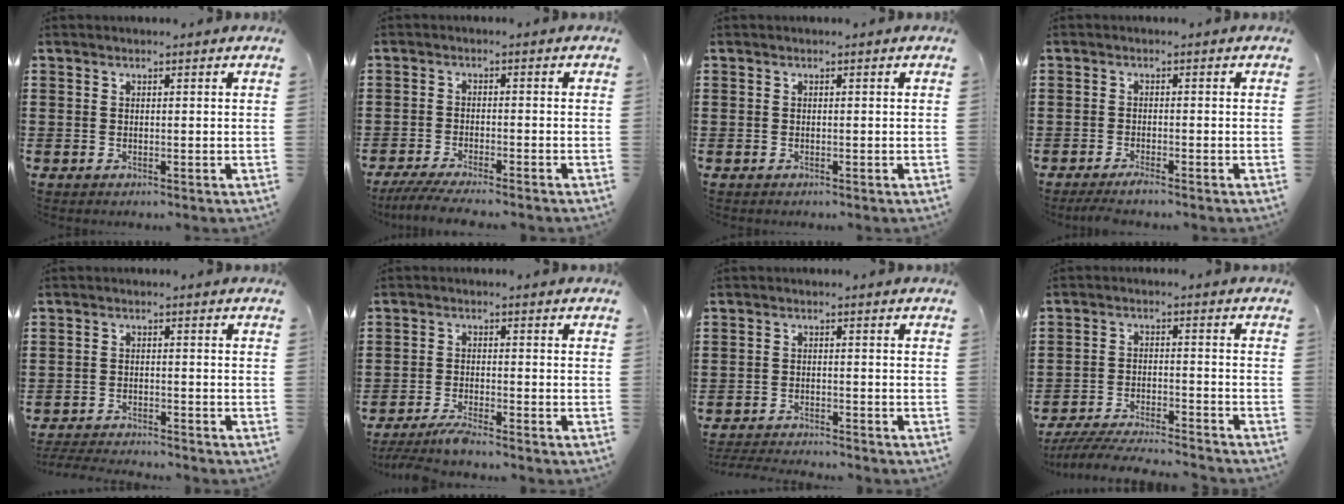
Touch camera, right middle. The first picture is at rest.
{"total": 3.6, "force": [-3.3, -0.1, 1.5], "torque": [-0.041, -0.015, -0.066]}
{"total": 0.0}
{"total": 1.7, "force": [-1.4, 0.0, 1.0], "torque": [-0.018, -0.001, -0.024]}
{"total": 2.9, "force": [-2.9, 0.0, 0.4], "torque": [-0.017, -0.005, -0.062]}
{"total": 3.1, "force": [-2.8, -0.1, 1.4], "torque": [-0.039, -0.010, -0.057]}
{"total": 2.6, "force": [-2.6, 0.0, 0.3], "torque": [-0.009, -0.003, -0.053]}
{"total": 5.6, "force": [-5.4, 0.1, 1.5], "torque": [-0.037, -0.007, -0.107]}